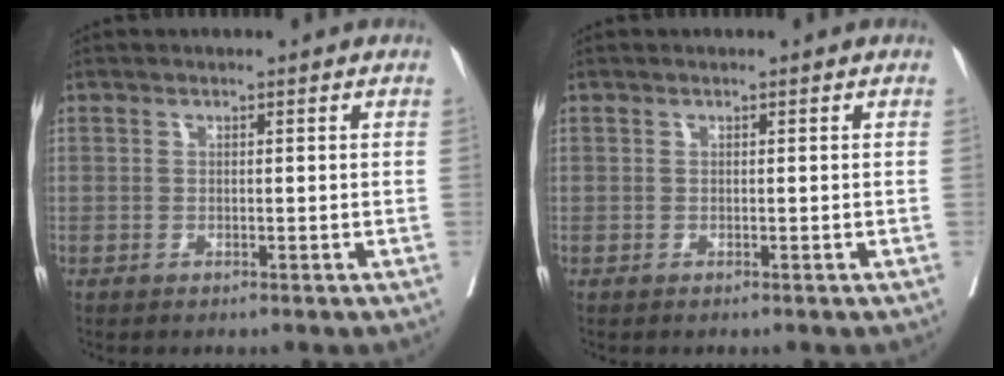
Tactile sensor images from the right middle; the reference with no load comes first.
{"total": 0.0}